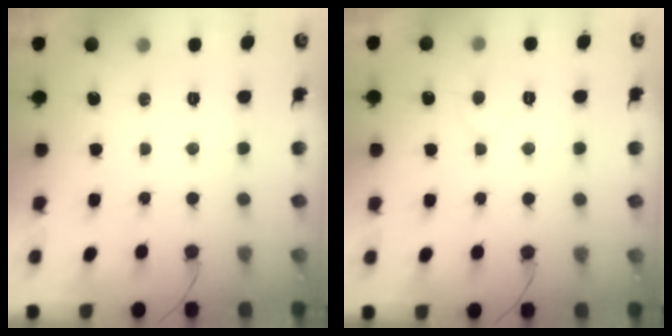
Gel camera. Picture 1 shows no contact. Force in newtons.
{"total": 5.1, "press": 5.1, "slide": 0.5}